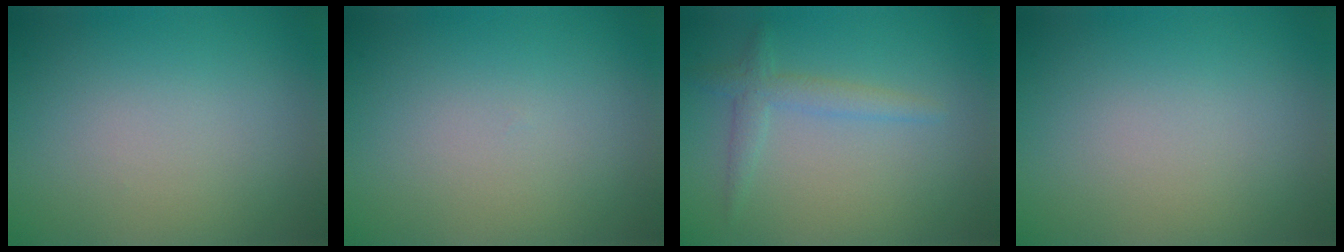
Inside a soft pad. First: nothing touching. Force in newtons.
{"total": 0.0}
{"total": 2.0, "press": 2.0, "slide": 0.1}
{"total": 0.0}